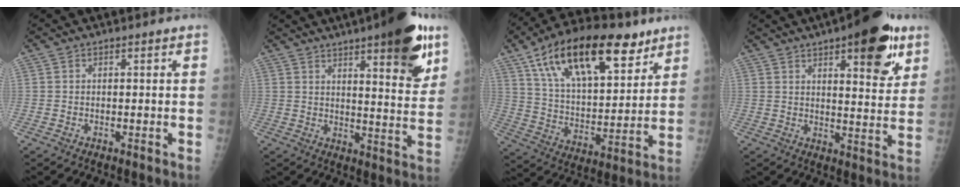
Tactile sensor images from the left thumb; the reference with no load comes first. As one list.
[{"total": 17.1, "force": [9.7, 4.3, 13.5], "torque": [-0.154, -0.047, 0.133]}, {"total": 25.2, "force": [14.1, 11.4, 17.5], "torque": [-0.268, -0.025, 0.242]}, {"total": 16.1, "force": [8.6, 5.5, 12.4], "torque": [-0.131, -0.033, 0.115]}]